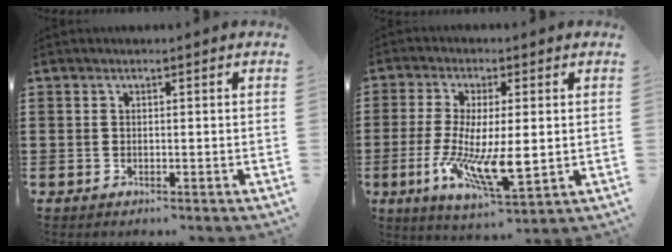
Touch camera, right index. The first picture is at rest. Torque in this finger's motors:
{"motor_torque": [1.41, 0.73, 1.00, 0.21]}